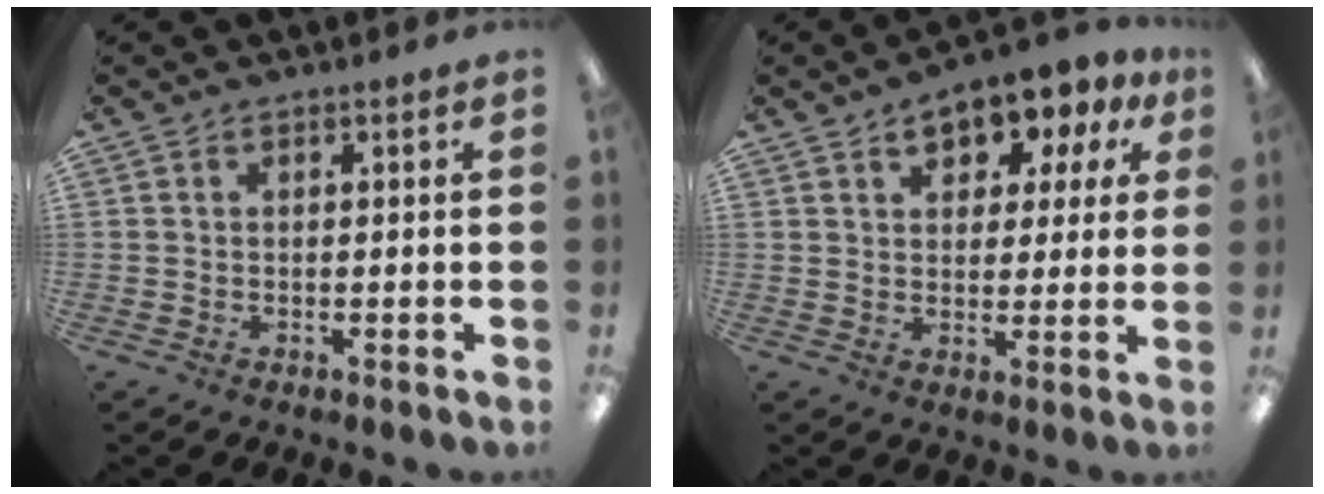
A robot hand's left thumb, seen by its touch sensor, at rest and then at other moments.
{"total": 9.3, "force": [6.0, 5.0, 4.9], "torque": [-0.072, -0.024, 0.103]}